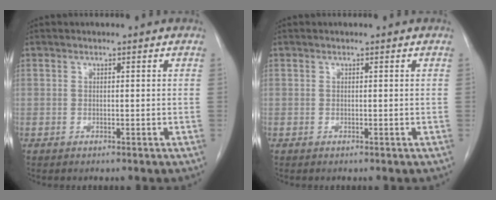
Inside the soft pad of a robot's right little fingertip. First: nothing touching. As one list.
[{"total": 0.0}]